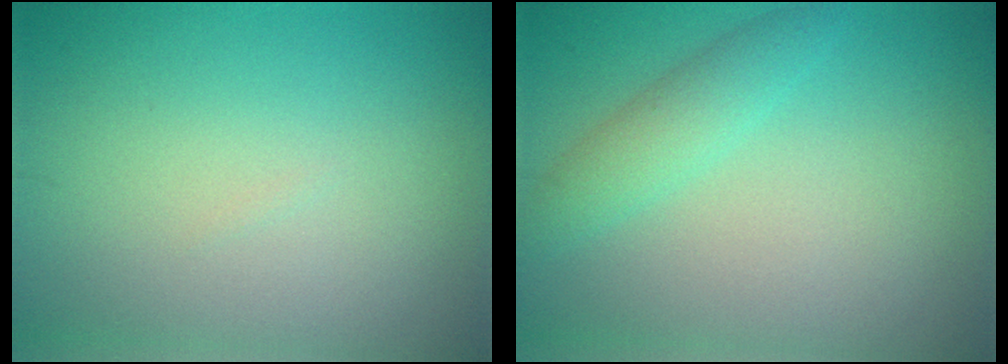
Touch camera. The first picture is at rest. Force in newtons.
{"total": 2.3, "press": 2.3, "slide": 0.2}